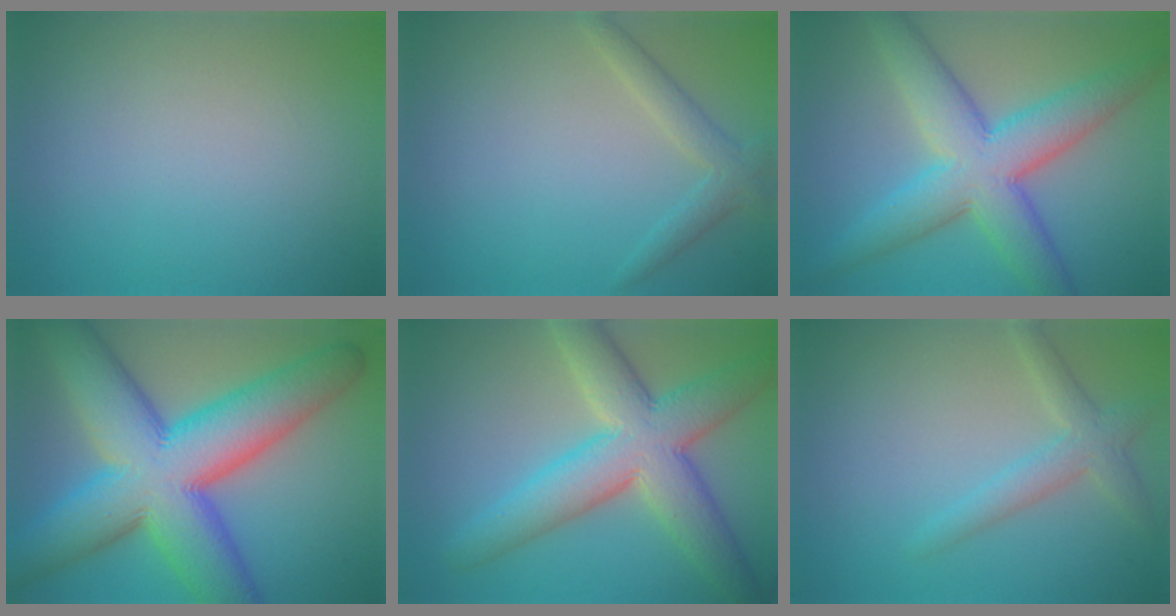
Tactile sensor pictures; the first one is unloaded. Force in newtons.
{"total": 2.2, "press": 2.2, "slide": 0.1}
{"total": 8.3, "press": 8.3, "slide": 0.1}
{"total": 15.5, "press": 15.5, "slide": 0.1}
{"total": 9.1, "press": 9.0, "slide": 0.6}
{"total": 2.7, "press": 2.7, "slide": 0.1}